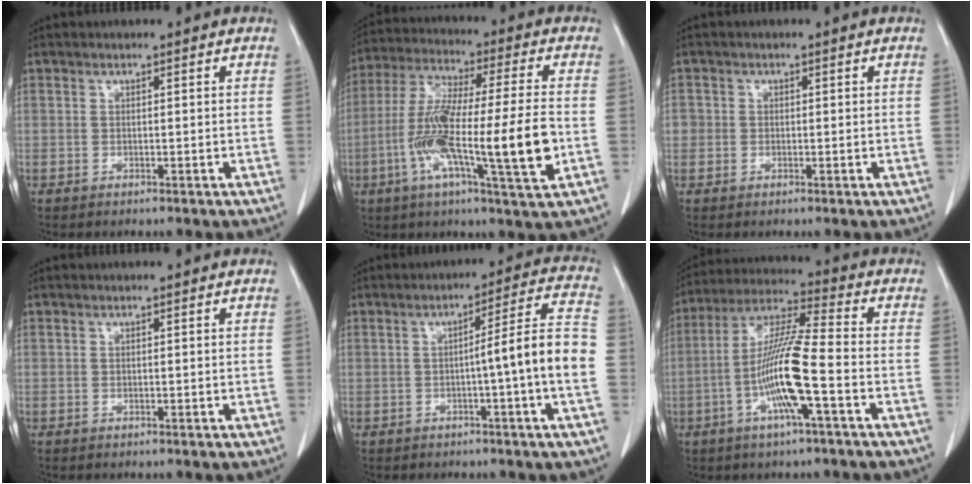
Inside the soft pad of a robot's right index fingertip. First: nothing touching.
{"total": 18.0, "force": [-4.1, 1.0, 17.5], "torque": [-0.315, -0.006, -0.074]}
{"total": 2.2, "force": [-0.1, 2.1, 0.5], "torque": [-0.004, 0.007, -0.002]}
{"total": 0.0}
{"total": 9.8, "force": [-1.8, -1.4, 9.6], "torque": [-0.130, 0.016, -0.027]}
{"total": 12.5, "force": [-3.7, 0.4, 12.0], "torque": [-0.238, 0.002, -0.076]}